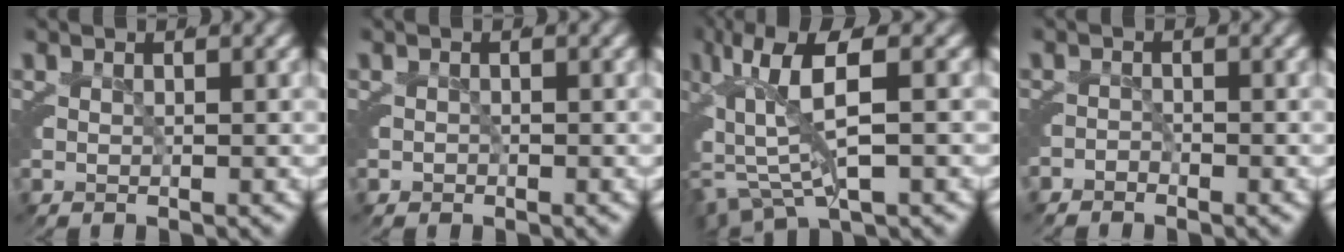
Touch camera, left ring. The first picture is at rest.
{"total": 1.0, "force": [-0.1, 1.0, 0.0], "torque": [-0.006, 0.002, -0.004]}
{"total": 7.8, "force": [0.3, 4.1, 6.7], "torque": [-0.133, -0.001, 0.009]}
{"total": 1.6, "force": [-1.4, 0.3, -0.7], "torque": [0.015, 0.001, -0.031]}